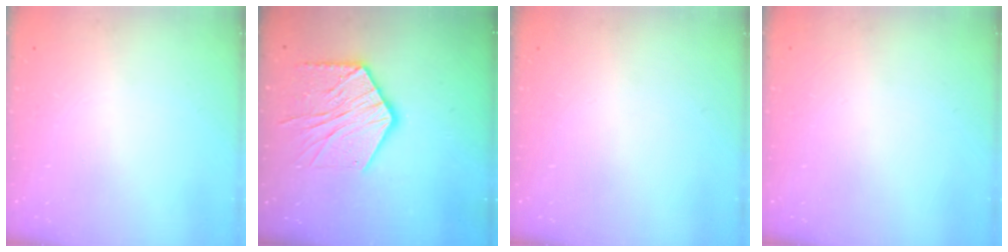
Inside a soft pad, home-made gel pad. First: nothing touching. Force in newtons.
{"total": 17.6, "press": 17.6, "slide": 1.1}
{"total": 0.0}
{"total": 0.0}